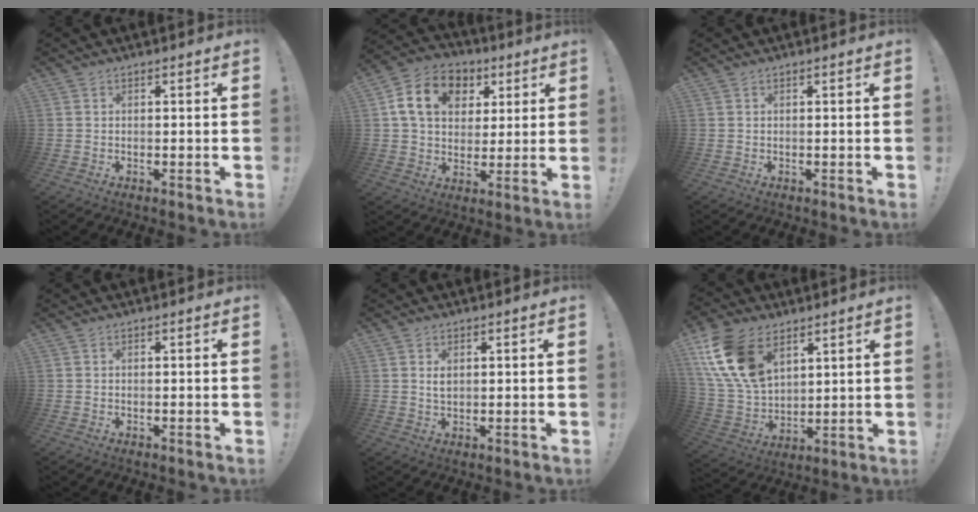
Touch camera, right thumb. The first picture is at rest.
{"total": 14.8, "force": [5.1, 11.4, 8.0], "torque": [-0.119, -0.005, 0.099]}
{"total": 0.0}
{"total": 0.0}
{"total": 2.0, "force": [0.7, 1.3, 1.4], "torque": [-0.017, -0.003, 0.010]}
{"total": 18.5, "force": [9.3, 11.4, 11.2], "torque": [-0.238, -0.046, 0.176]}